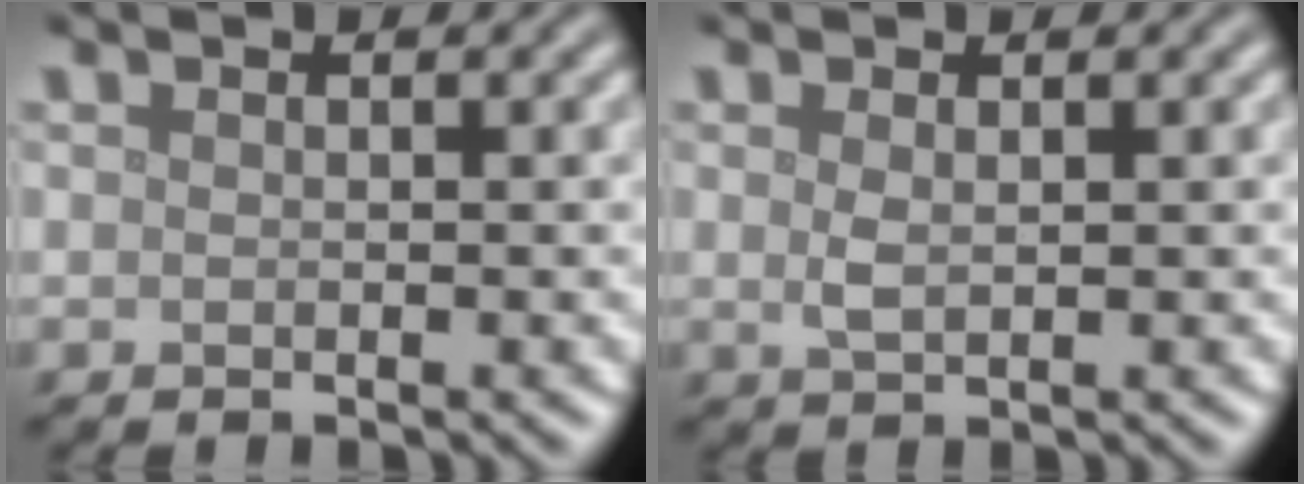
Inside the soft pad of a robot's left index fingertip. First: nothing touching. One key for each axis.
{"total": 1.2, "fx": 0.4, "fy": 0.5, "fz": 1.1, "tx": -0.026, "ty": -0.002, "tz": 0.009}